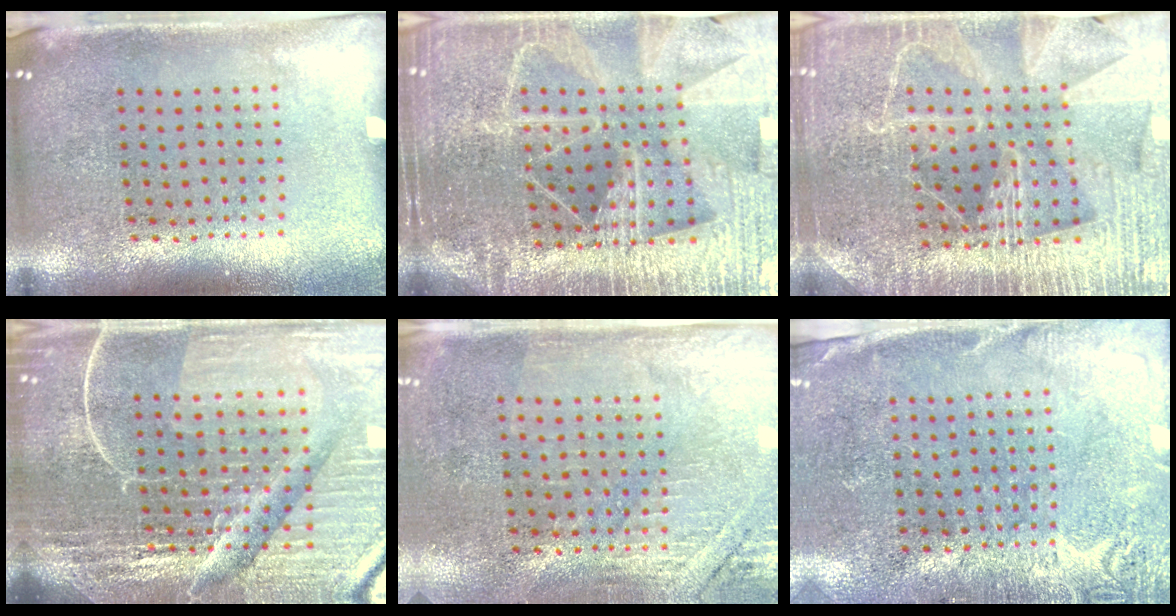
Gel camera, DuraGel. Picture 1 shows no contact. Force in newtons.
{"total": 5.3, "press": 4.8, "slide": 2.3}
{"total": 4.4, "press": 4.2, "slide": 1.5}
{"total": 7.1, "press": 6.2, "slide": 3.4}
{"total": 2.8, "press": 2.6, "slide": 1.0}
{"total": 2.7, "press": 2.4, "slide": 1.1}